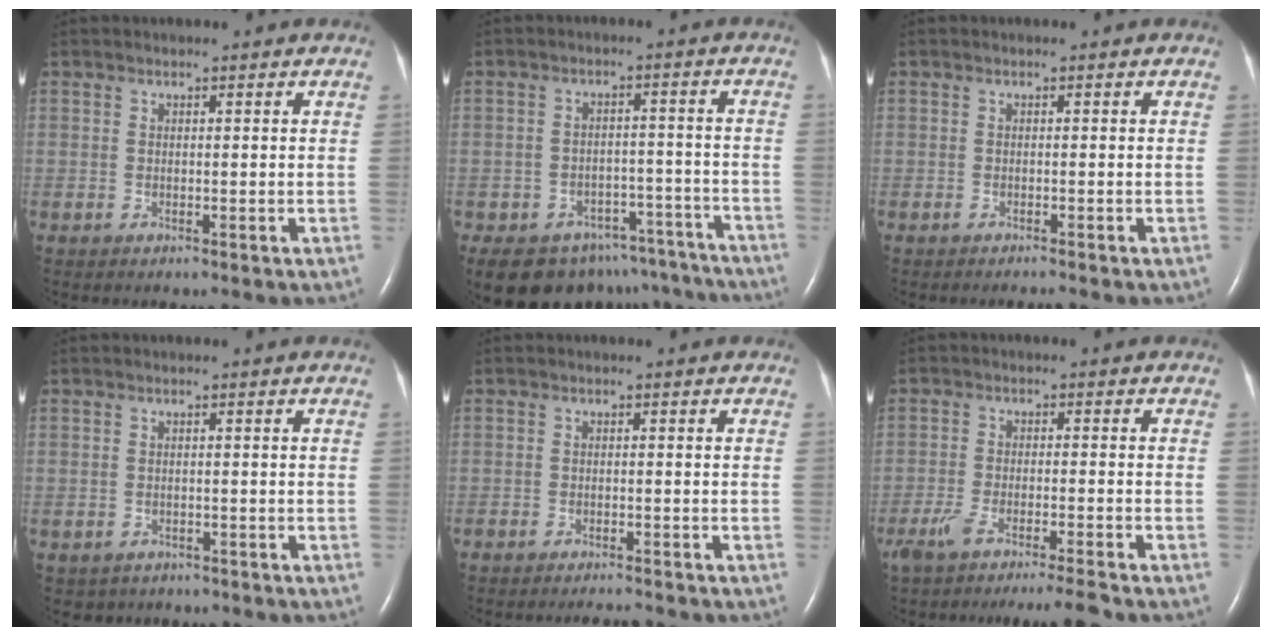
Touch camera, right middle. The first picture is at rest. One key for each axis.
{"total": 14.5, "fx": -11.7, "fy": 7.7, "fz": 3.7, "tx": -0.051, "ty": 0.024, "tz": -0.139}
{"total": 0.9, "fx": -0.8, "fy": -0.2, "fz": 0.2, "tx": -0.008, "ty": -0.002, "tz": -0.012}
{"total": 2.5, "fx": -1.8, "fy": 1.8, "fz": 0.1, "tx": -0.008, "ty": 0.005, "tz": -0.021}
{"total": 2.6, "fx": -2.6, "fy": 0.0, "fz": 0.6, "tx": -0.012, "ty": -0.010, "tz": -0.038}
{"total": 8.3, "fx": -6.9, "fy": -0.6, "fz": 4.6, "tx": -0.073, "ty": -0.015, "tz": -0.113}